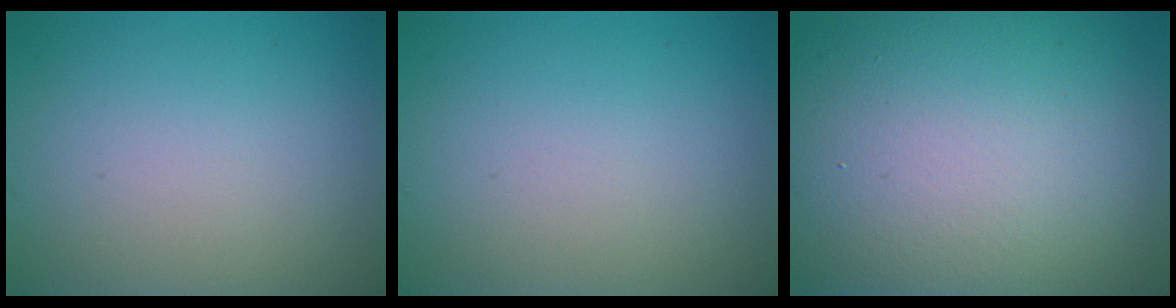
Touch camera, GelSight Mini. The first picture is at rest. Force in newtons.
{"total": 0.0}
{"total": 18.7, "press": 18.7, "slide": 0.8}